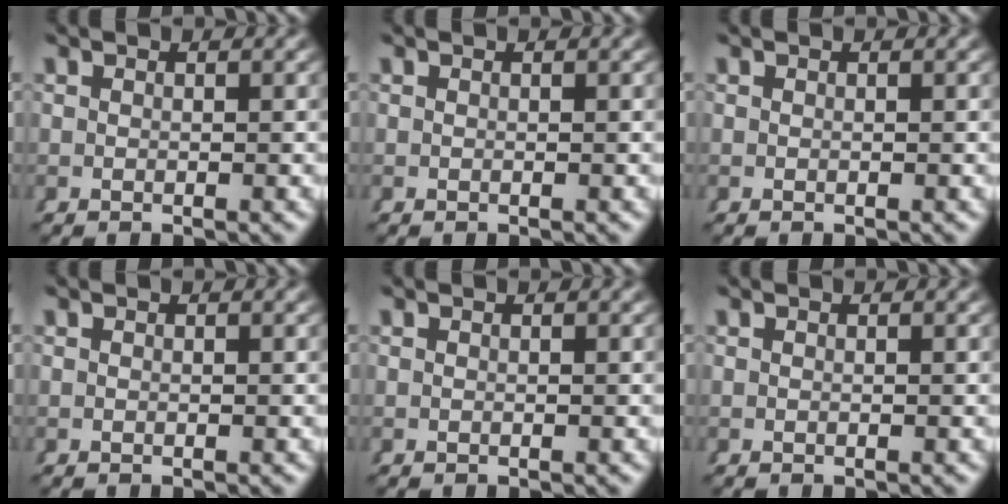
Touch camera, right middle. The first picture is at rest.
{"total": 0.0}
{"total": 0.0}
{"total": 0.0}
{"total": 0.0}
{"total": 0.0}